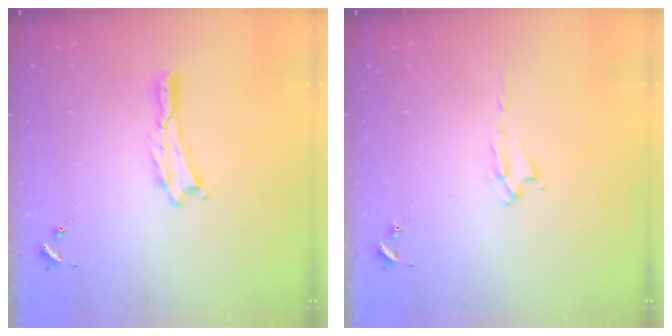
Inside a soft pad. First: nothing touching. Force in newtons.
{"total": 1.6, "press": 1.6, "slide": 0.2}